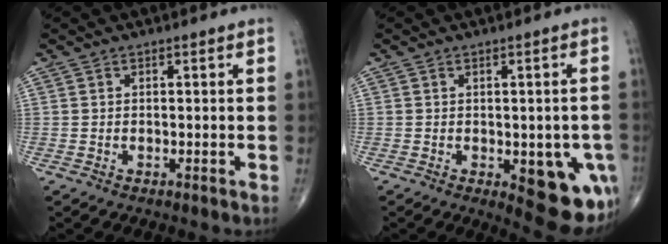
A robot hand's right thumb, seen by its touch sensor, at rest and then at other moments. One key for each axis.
{"total": 12.5, "fx": -4.1, "fy": 5.6, "fz": 10.4, "tx": -0.102, "ty": -0.005, "tz": -0.036}